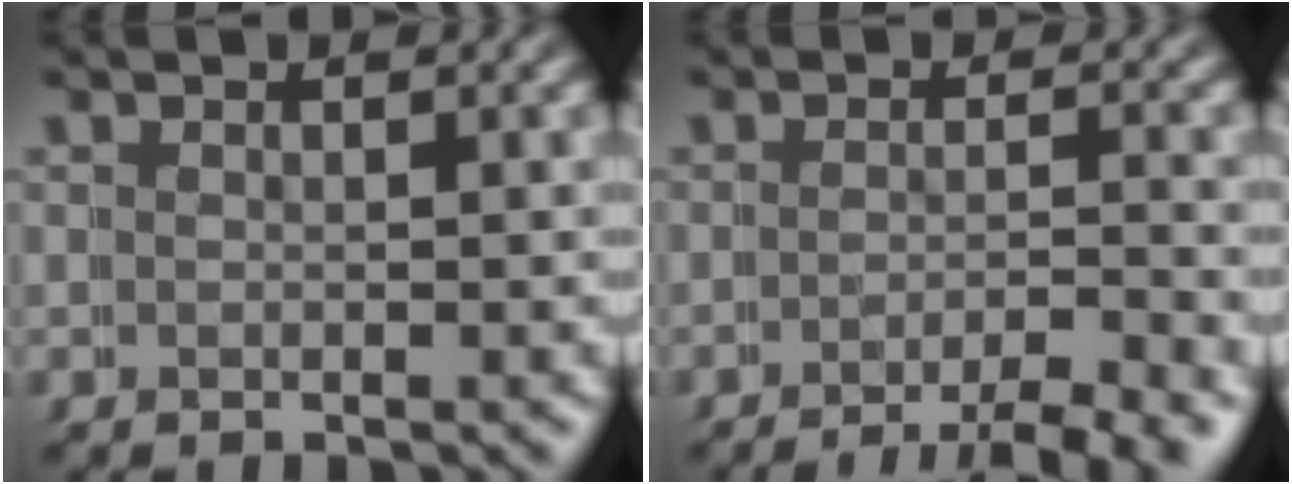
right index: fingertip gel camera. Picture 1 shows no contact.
{"total": 4.3, "force": [-3.2, 0.4, 2.8], "torque": [-0.041, -0.008, -0.055]}